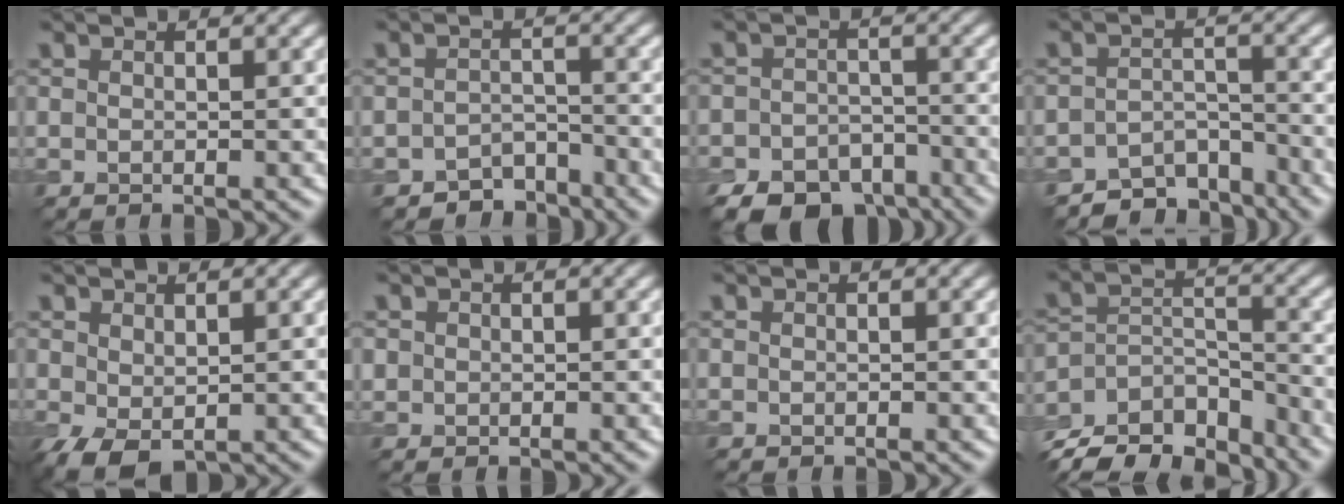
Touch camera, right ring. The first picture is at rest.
{"total": 3.4, "force": [-2.9, 1.6, 0.6], "torque": [0.003, 0.005, -0.050]}
{"total": 8.2, "force": [-6.1, 4.6, 3.1], "torque": [-0.050, -0.021, -0.093]}
{"total": 5.3, "force": [-4.7, 2.2, 1.3], "torque": [-0.008, -0.008, -0.075]}
{"total": 2.9, "force": [-0.5, 1.8, 2.2], "torque": [-0.053, -0.008, -0.005]}
{"total": 0.6, "force": [0.1, 0.6, 0.0], "torque": [0.005, -0.002, 0.003]}
{"total": 0.0}
{"total": 9.5, "force": [-8.2, 3.7, 3.2], "torque": [-0.058, 0.005, -0.140]}